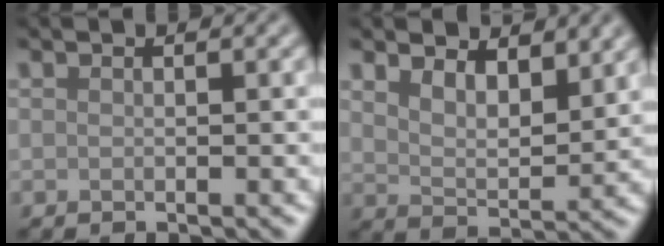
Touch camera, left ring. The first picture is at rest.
{"total": 4.6, "force": [3.3, 2.0, 2.6], "torque": [-0.051, -0.004, 0.051]}